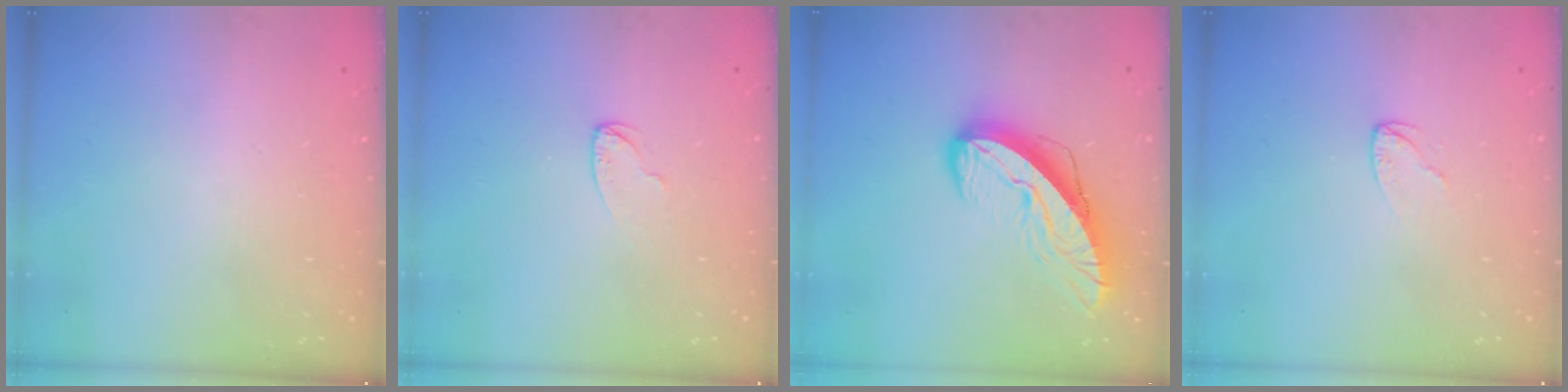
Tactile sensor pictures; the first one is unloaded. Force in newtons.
{"total": 3.7, "press": 3.6, "slide": 0.3}
{"total": 12.9, "press": 12.8, "slide": 1.3}
{"total": 2.4, "press": 2.4, "slide": 0.2}